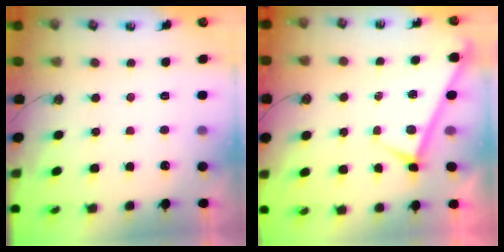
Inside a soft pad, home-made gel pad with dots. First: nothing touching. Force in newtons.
{"total": 0.0}